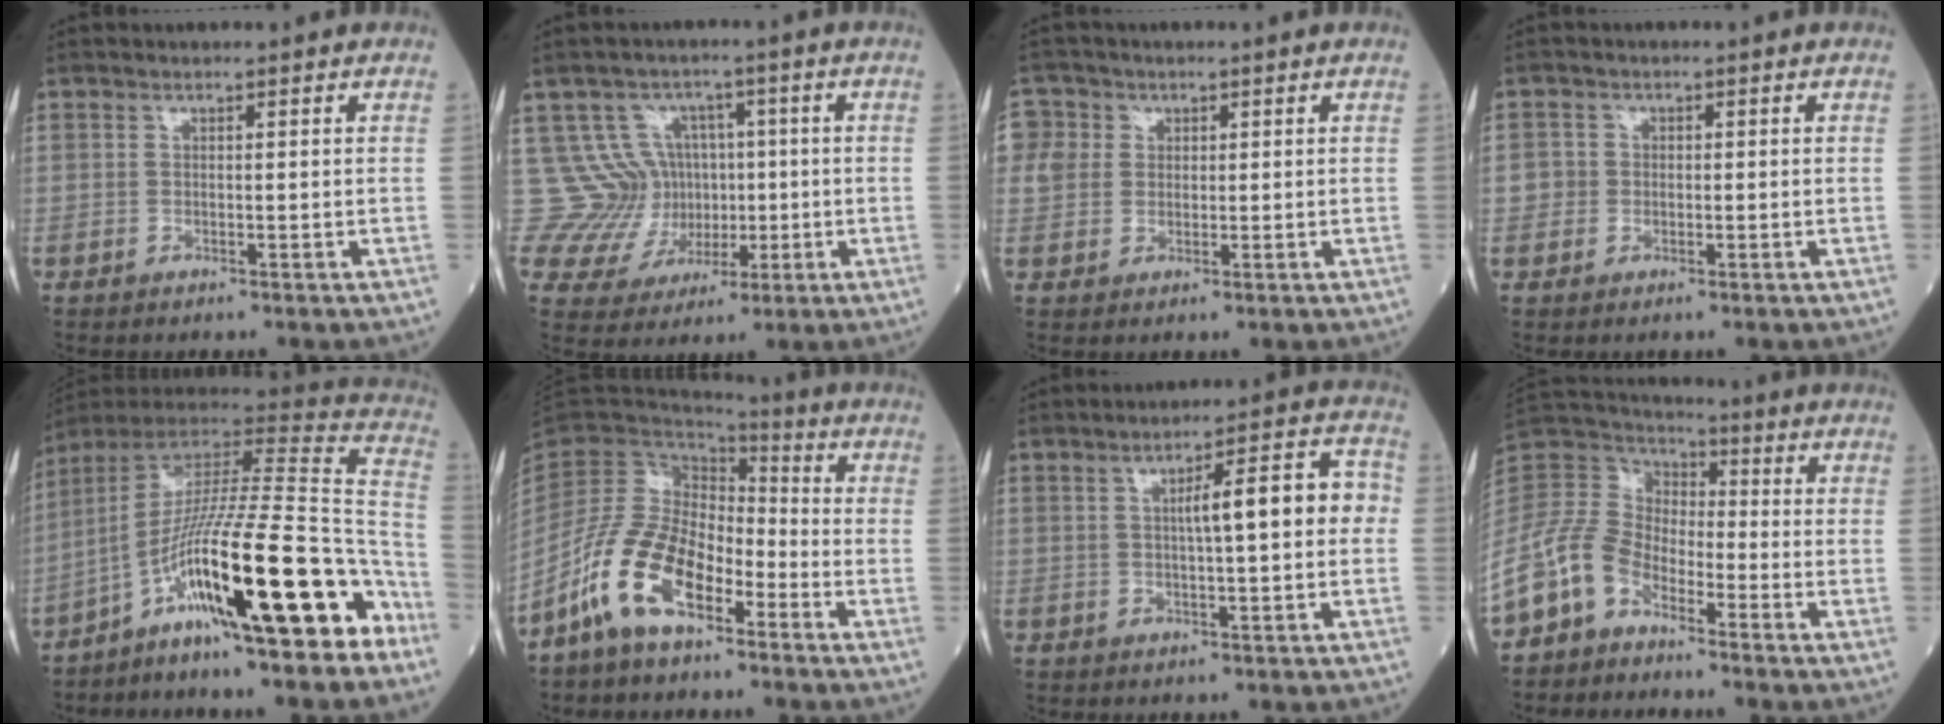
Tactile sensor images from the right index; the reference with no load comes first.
{"total": 9.5, "force": [1.6, 9.3, 1.6], "torque": [-0.023, 0.046, 0.048]}
{"total": 4.6, "force": [1.0, 4.4, 0.7], "torque": [-0.013, 0.015, 0.019]}
{"total": 2.0, "force": [-0.1, 2.0, 0.3], "torque": [0.002, 0.008, -0.003]}
{"total": 22.4, "force": [-12.6, 1.7, 18.4], "torque": [-0.265, 0.013, -0.217]}
{"total": 11.7, "force": [-6.8, 5.3, 8.0], "torque": [-0.180, 0.004, -0.138]}
{"total": 8.5, "force": [0.5, 1.5, 8.4], "torque": [-0.120, 0.032, 0.006]}
{"total": 13.9, "force": [-8.7, 8.6, 6.5], "torque": [-0.160, 0.031, -0.176]}